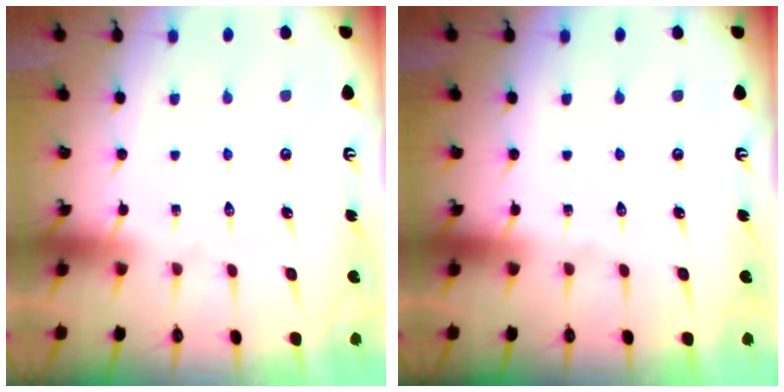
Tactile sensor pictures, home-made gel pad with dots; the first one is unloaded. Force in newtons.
{"total": 0.0}